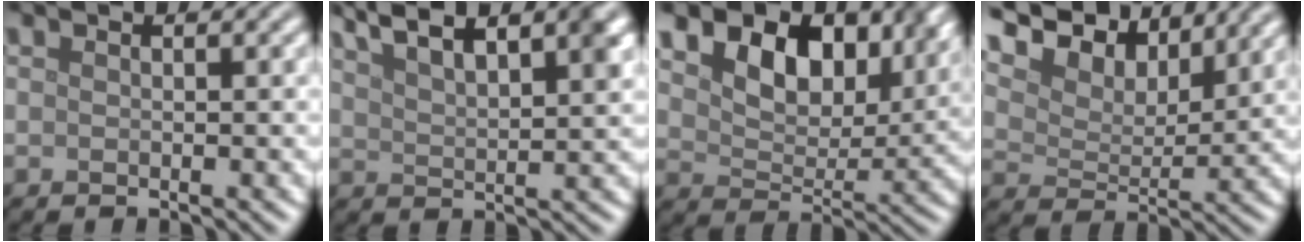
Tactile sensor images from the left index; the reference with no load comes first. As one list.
[{"total": 7.7, "force": [5.2, 2.3, 5.1], "torque": [-0.075, 0.024, 0.076]}, {"total": 10.1, "force": [5.4, 6.0, 6.1], "torque": [-0.101, 0.011, 0.078]}, {"total": 11.0, "force": [8.4, 5.1, 5.0], "torque": [-0.118, 0.009, 0.122]}]